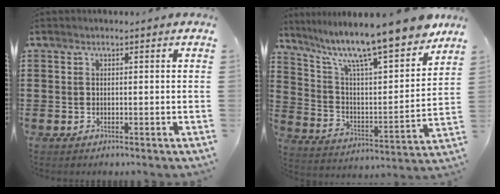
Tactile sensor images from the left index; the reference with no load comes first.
{"total": 12.4, "force": [10.5, 1.0, 6.5], "torque": [-0.151, -0.078, 0.174]}